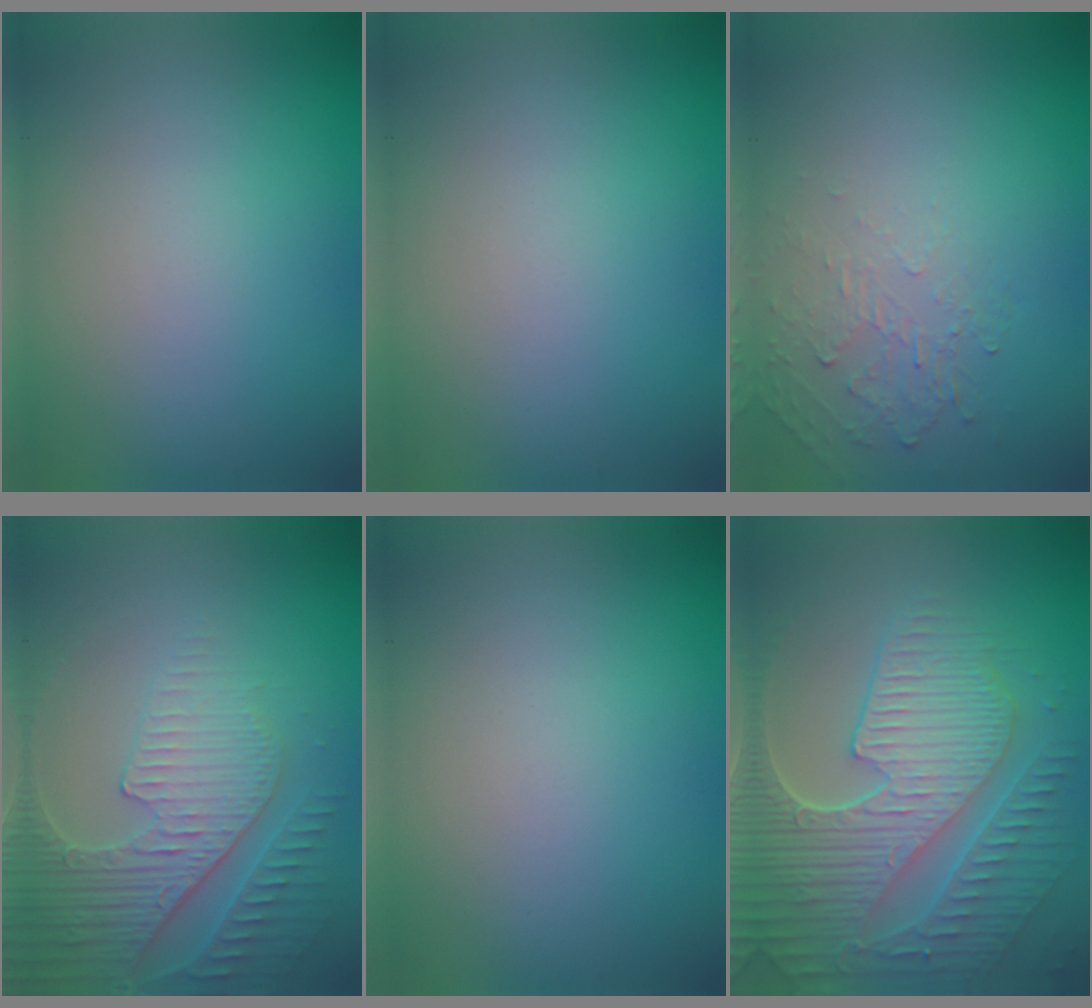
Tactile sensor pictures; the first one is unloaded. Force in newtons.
{"total": 0.0}
{"total": 1.9, "press": 0.5, "slide": 1.9}
{"total": 4.3, "press": 4.3, "slide": 0.4}
{"total": 0.0}
{"total": 9.3, "press": 6.3, "slide": 6.8}